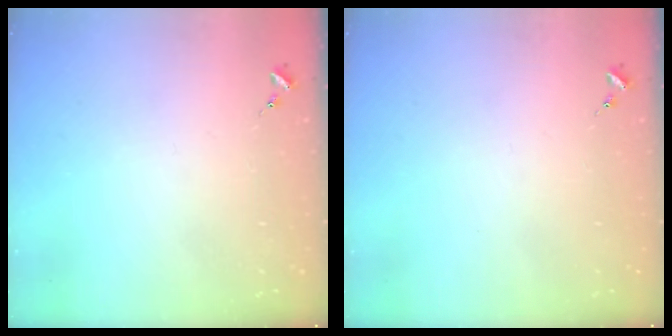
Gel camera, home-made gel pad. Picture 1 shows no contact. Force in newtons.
{"total": 0.0}